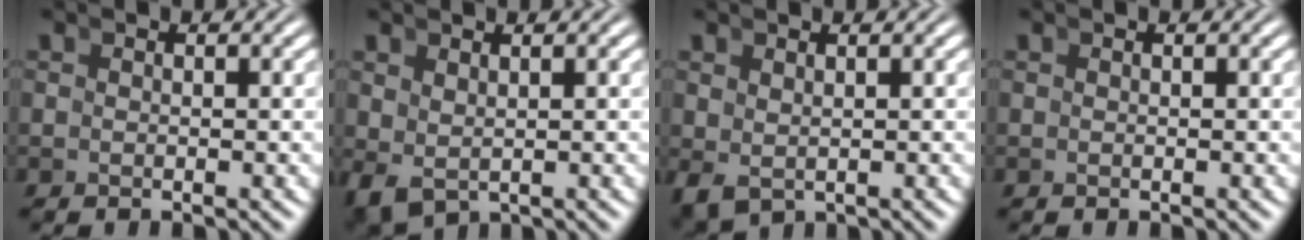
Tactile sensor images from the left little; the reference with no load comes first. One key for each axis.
{"total": 2.3, "fx": -0.5, "fy": 1.7, "fz": 1.4, "tx": -0.032, "ty": -0.016, "tz": 0.010}
{"total": 1.6, "fx": -0.3, "fy": 1.1, "fz": 1.1, "tx": -0.019, "ty": -0.012, "tz": 0.012}
{"total": 0.0}